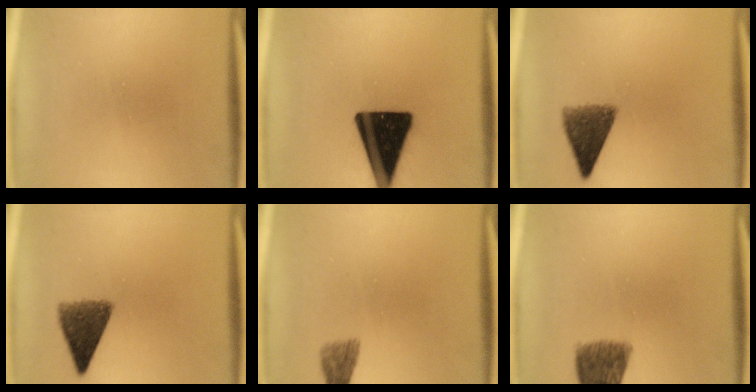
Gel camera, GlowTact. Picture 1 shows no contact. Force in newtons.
{"total": 19.0}
{"total": 6.8}
{"total": 7.0}
{"total": 1.8}
{"total": 8.1}